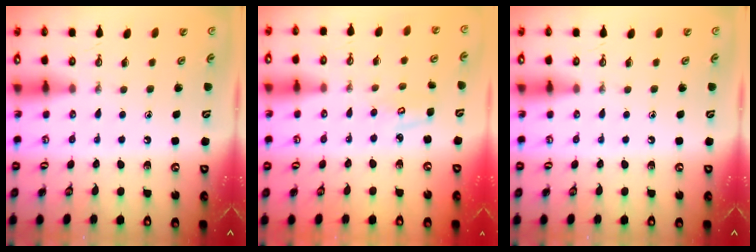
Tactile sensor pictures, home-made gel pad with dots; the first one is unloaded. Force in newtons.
{"total": 4.0, "press": 4.0, "slide": 0.3}
{"total": 0.0}